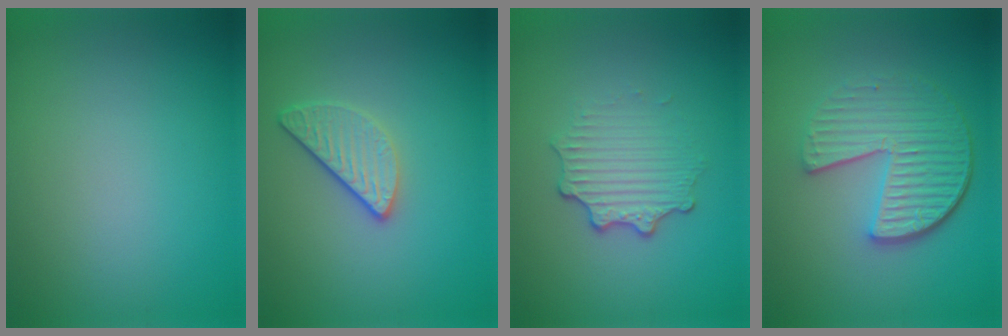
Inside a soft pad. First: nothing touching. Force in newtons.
{"total": 2.7, "press": 2.3, "slide": 1.3}
{"total": 3.4, "press": 2.7, "slide": 2.0}
{"total": 5.5, "press": 4.1, "slide": 3.6}